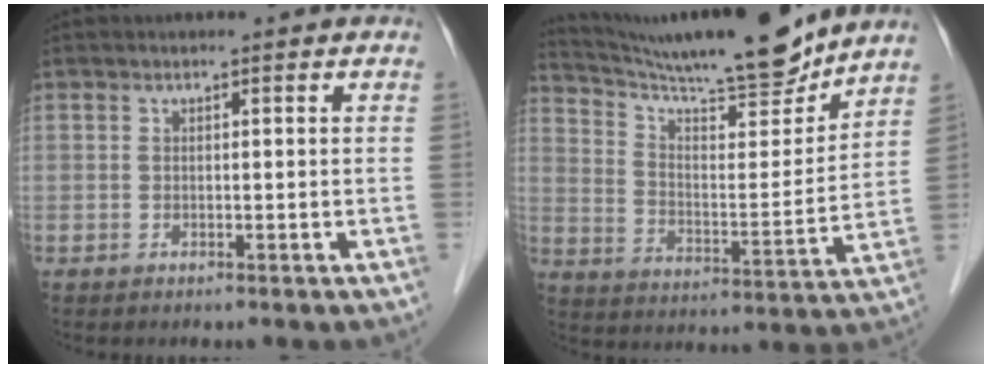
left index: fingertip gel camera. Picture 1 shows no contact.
{"total": 18.9, "force": [17.2, 0.9, 7.9], "torque": [-0.136, -0.015, 0.271]}